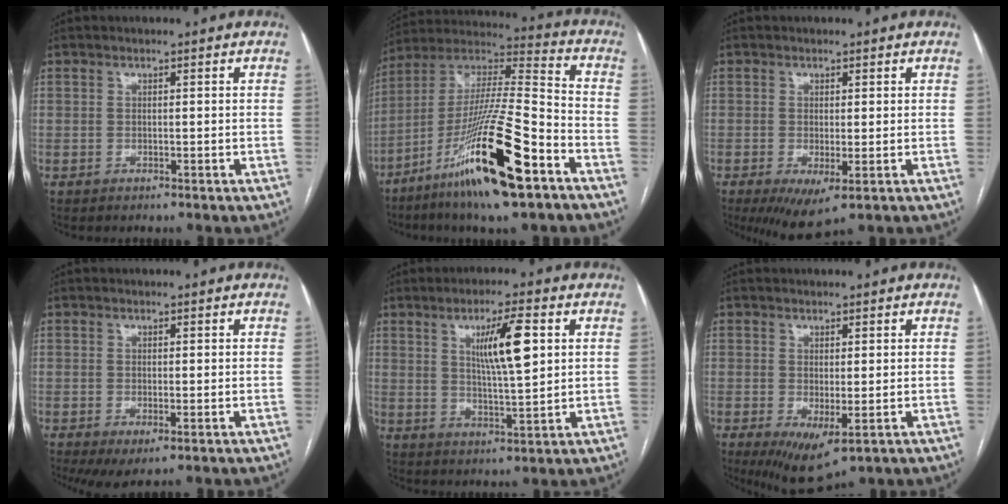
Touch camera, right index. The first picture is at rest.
{"total": 22.1, "force": [-11.2, 2.0, 19.0], "torque": [-0.365, -0.036, -0.198]}
{"total": 5.7, "force": [-2.3, 1.6, 4.9], "torque": [-0.079, -0.018, -0.028]}
{"total": 3.5, "force": [-1.2, 1.2, 3.1], "torque": [-0.049, -0.010, -0.013]}
{"total": 8.8, "force": [2.9, 0.9, 8.3], "torque": [-0.144, 0.000, 0.051]}
{"total": 7.0, "force": [-2.4, 2.4, 6.1], "torque": [-0.099, -0.022, -0.025]}